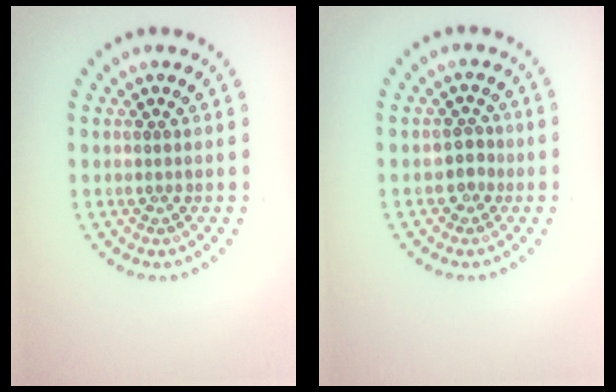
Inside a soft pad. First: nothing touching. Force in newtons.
{"total": 1.6, "press": 1.3, "slide": 1.0}